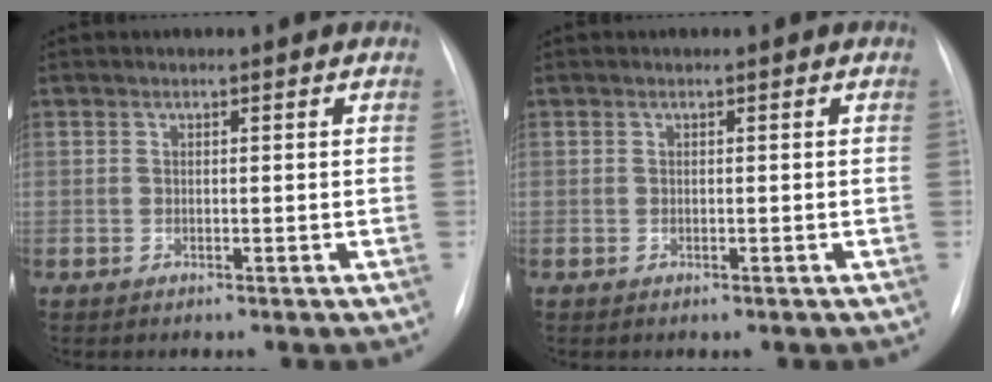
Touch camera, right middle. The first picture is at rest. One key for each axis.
{"total": 0.0}